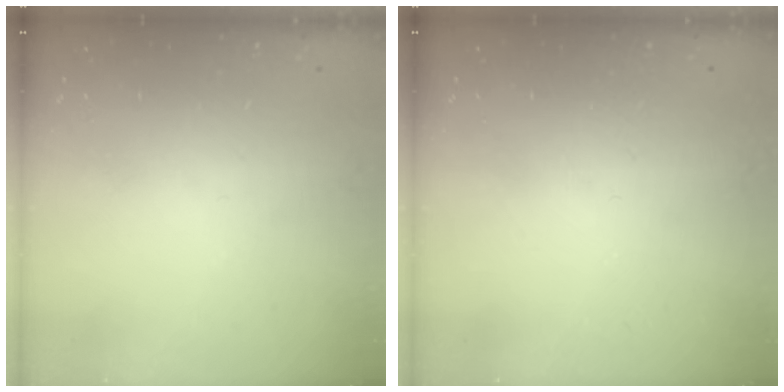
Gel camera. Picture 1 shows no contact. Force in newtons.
{"total": 0.0}